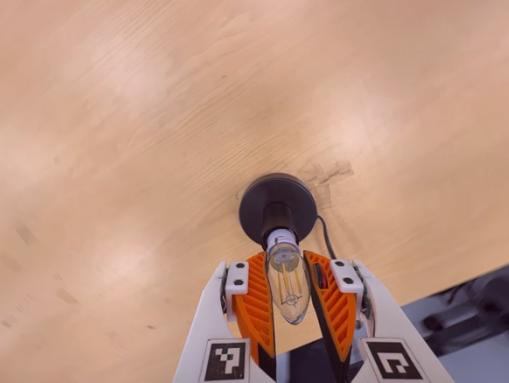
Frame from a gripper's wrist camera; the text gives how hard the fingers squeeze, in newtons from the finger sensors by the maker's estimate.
{"total": 13.0, "left": 12.9, "right": 13.1}